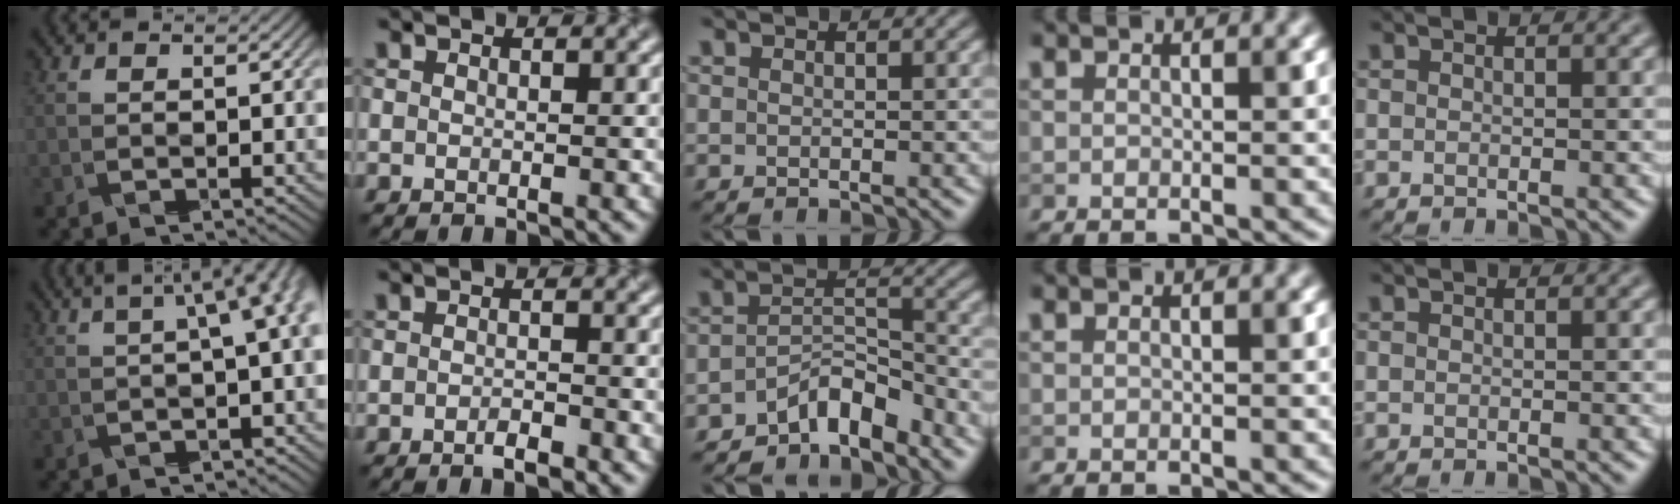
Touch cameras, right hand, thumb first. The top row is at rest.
{"thumb": {"total": 9.0, "force": [1.2, 3.2, 8.3], "torque": [-0.114, 0.012, 0.021]}, "index": {"total": 1.6, "force": [-1.1, 0.4, 1.1], "torque": [-0.017, 0.001, -0.017]}, "middle": {"total": 4.3, "force": [-3.4, 1.6, 2.3], "torque": [-0.031, 0.011, -0.063]}}